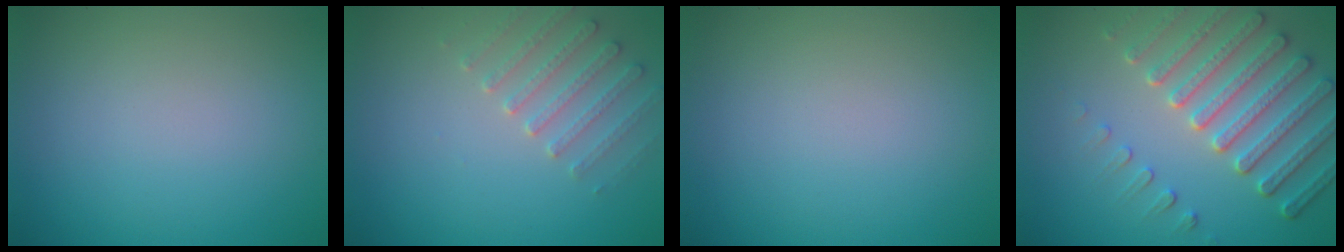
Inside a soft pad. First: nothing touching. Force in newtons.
{"total": 2.6, "press": 2.6, "slide": 0.6}
{"total": 0.0}
{"total": 5.9, "press": 4.9, "slide": 3.3}